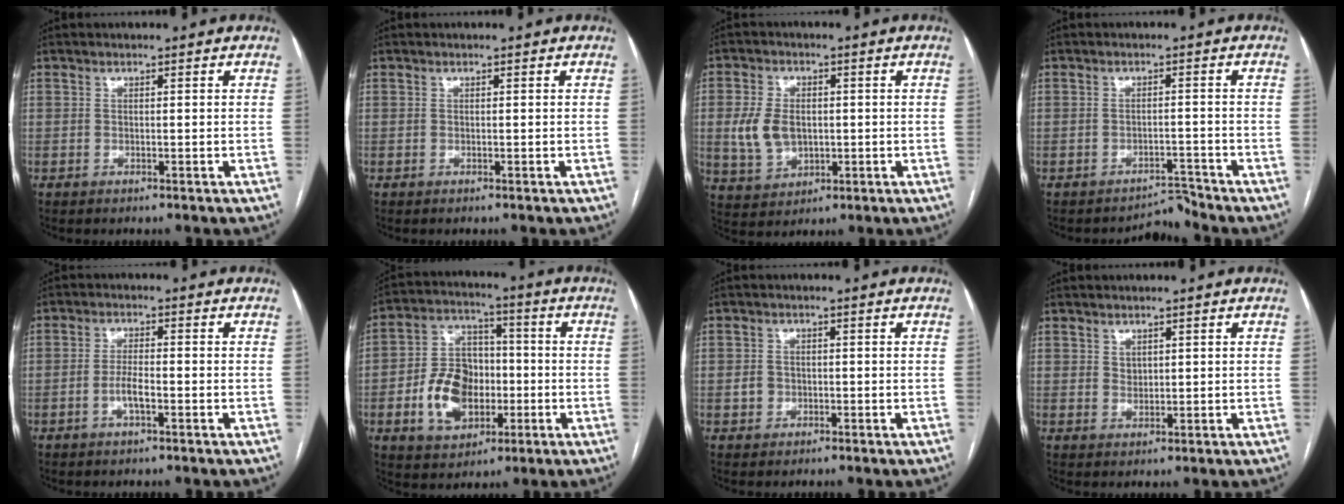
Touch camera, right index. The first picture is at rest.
{"total": 0.0}
{"total": 7.4, "force": [-0.1, 5.3, 5.3], "torque": [-0.117, 0.010, 0.009]}
{"total": 2.8, "force": [-2.6, -0.1, -0.9], "torque": [0.021, 0.003, -0.035]}
{"total": 3.3, "force": [-1.2, 0.6, 3.0], "torque": [-0.058, 0.002, -0.024]}
{"total": 12.3, "force": [-3.1, 8.5, 8.4], "torque": [-0.176, 0.022, -0.046]}
{"total": 1.9, "force": [-0.5, 1.7, 0.6], "torque": [-0.009, 0.006, -0.006]}
{"total": 1.5, "force": [0.8, 1.1, 0.6], "torque": [-0.006, -0.005, 0.017]}